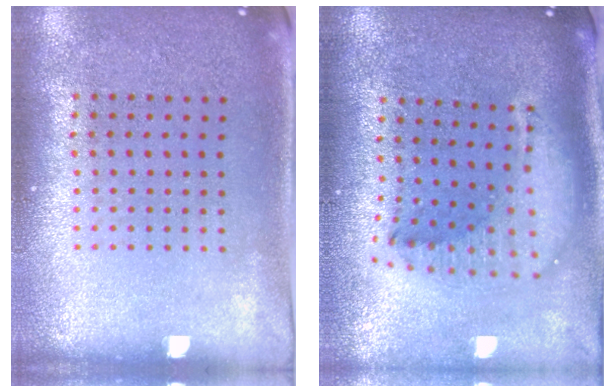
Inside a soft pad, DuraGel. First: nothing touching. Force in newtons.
{"total": 2.2, "press": 1.7, "slide": 1.4}